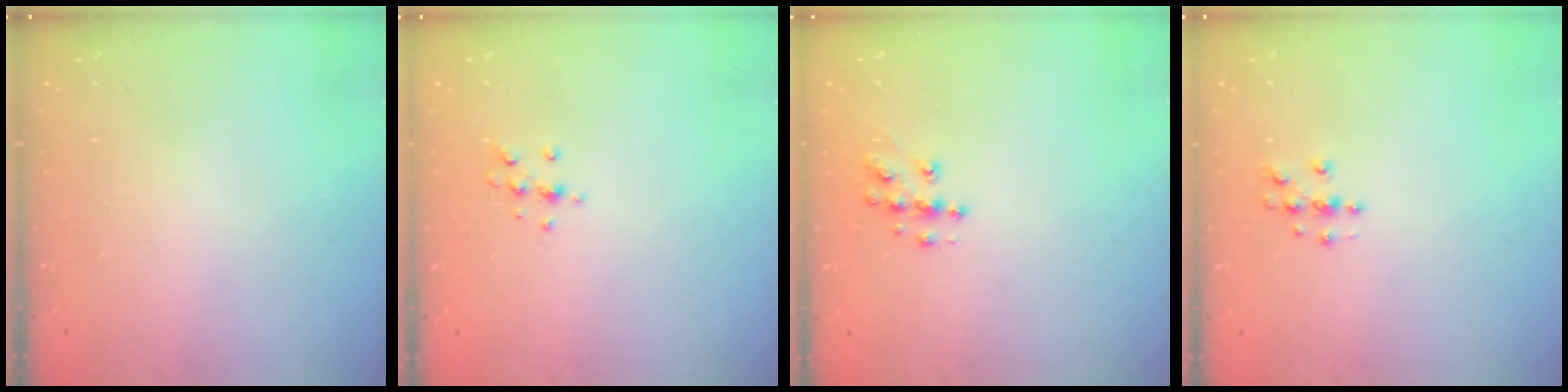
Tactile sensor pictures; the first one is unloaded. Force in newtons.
{"total": 6.0, "press": 5.6, "slide": 2.0}
{"total": 8.6, "press": 8.6, "slide": 0.4}
{"total": 3.8, "press": 3.8, "slide": 0.5}